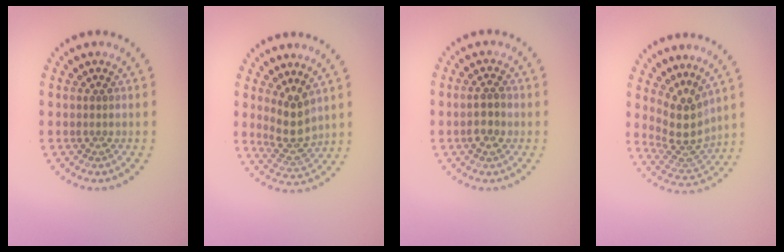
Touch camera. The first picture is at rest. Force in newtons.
{"total": 3.2, "press": 2.8, "slide": 1.5}
{"total": 2.0, "press": 2.0, "slide": 0.4}
{"total": 3.8, "press": 2.7, "slide": 2.6}